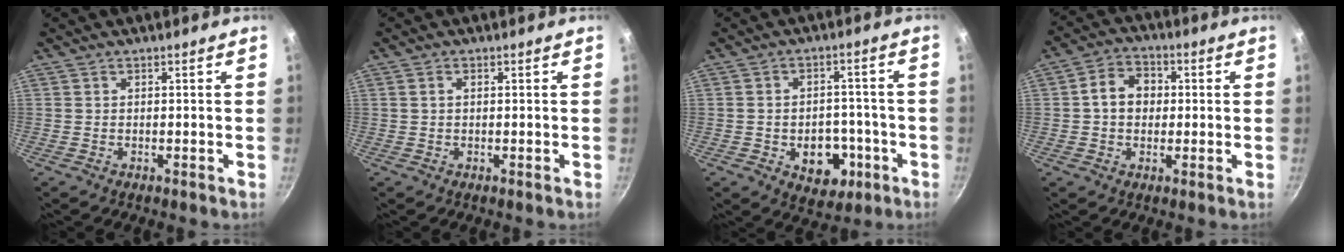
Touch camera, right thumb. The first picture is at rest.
{"total": 1.0, "force": [0.2, 0.6, 0.8], "torque": [-0.014, 0.004, 0.003]}
{"total": 9.7, "force": [-3.2, 6.9, 6.0], "torque": [-0.048, 0.018, -0.034]}
{"total": 7.3, "force": [0.4, 5.9, 4.2], "torque": [-0.046, 0.016, -0.005]}